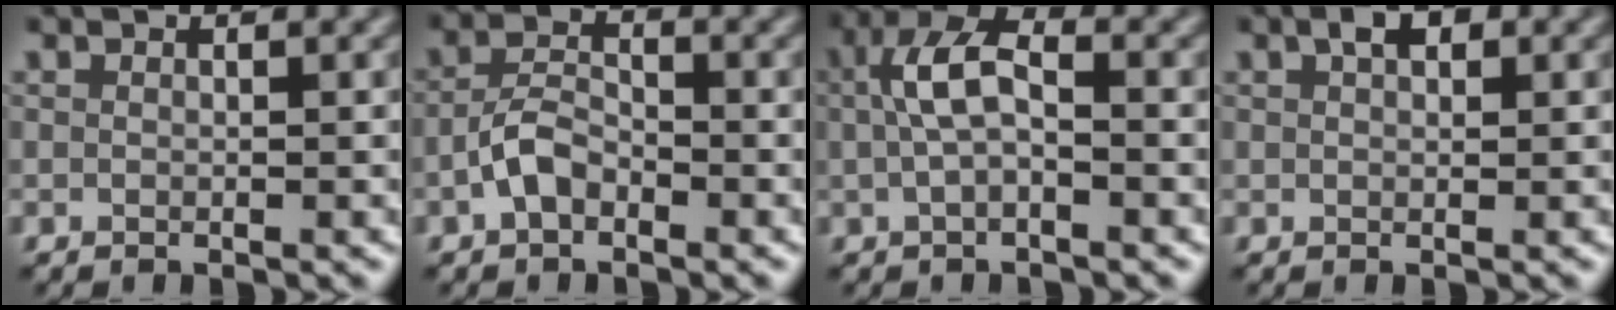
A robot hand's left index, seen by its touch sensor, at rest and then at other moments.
{"total": 2.8, "force": [-1.6, 1.4, 1.8], "torque": [-0.035, 0.012, -0.036]}
{"total": 4.2, "force": [-0.1, 1.9, 3.7], "torque": [-0.077, 0.014, -0.007]}
{"total": 1.9, "force": [0.9, 0.9, 1.4], "torque": [-0.018, 0.008, 0.014]}